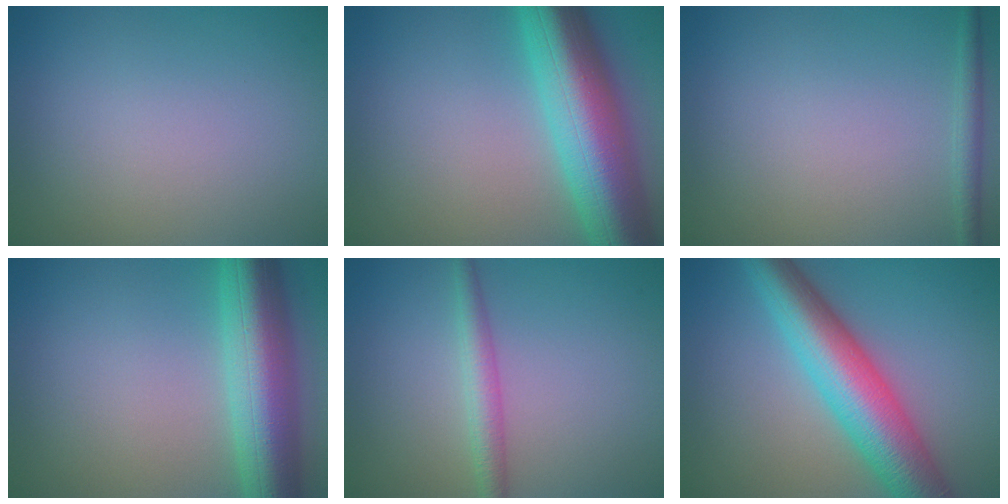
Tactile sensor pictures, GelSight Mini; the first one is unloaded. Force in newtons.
{"total": 11.7, "press": 11.7, "slide": 0.2}
{"total": 1.4, "press": 1.4, "slide": 0.1}
{"total": 9.1, "press": 9.1, "slide": 0.4}
{"total": 2.3, "press": 2.3, "slide": 0.1}
{"total": 9.3, "press": 9.3, "slide": 0.2}